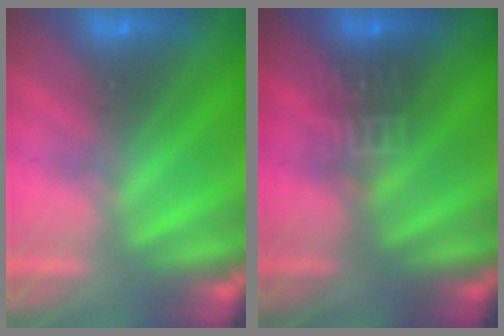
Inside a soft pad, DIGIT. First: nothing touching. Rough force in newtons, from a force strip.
{"total": 3.2}